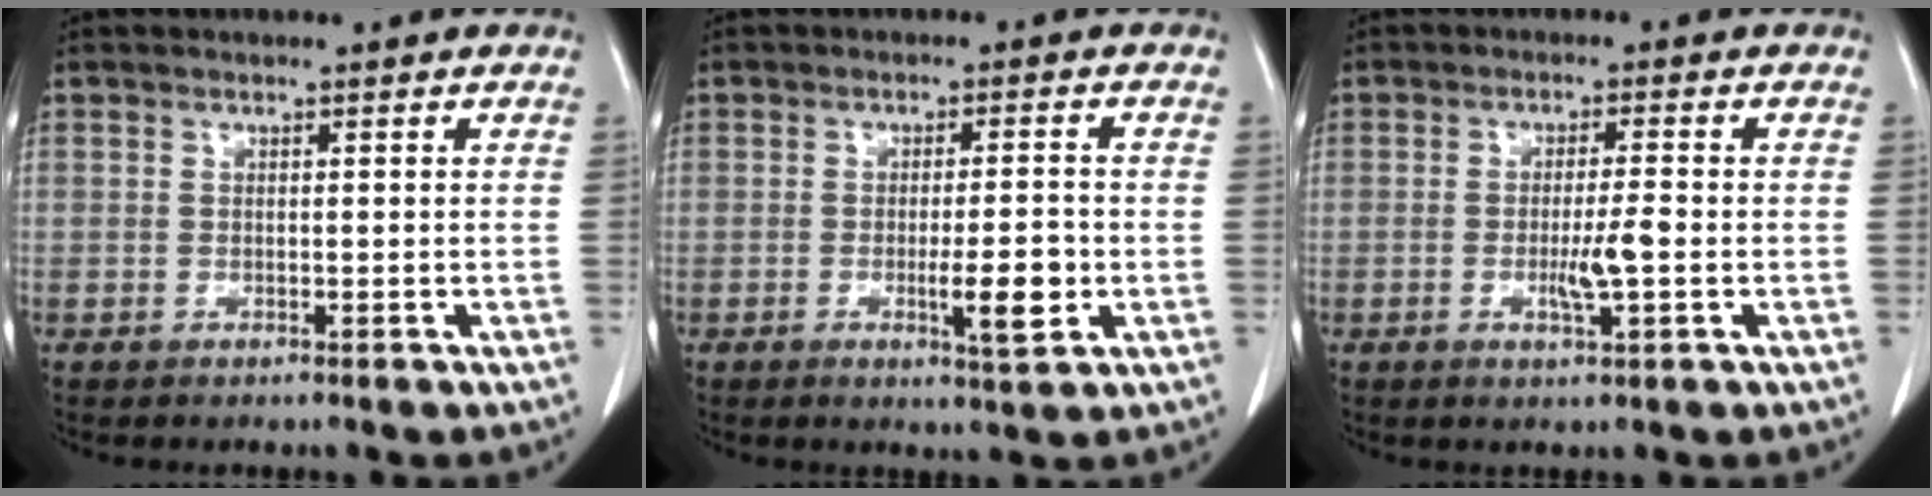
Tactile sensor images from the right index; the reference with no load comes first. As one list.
[{"total": 5.7, "force": [-1.5, 0.8, 5.4], "torque": [-0.084, -0.006, -0.020]}, {"total": 4.3, "force": [-1.0, 0.2, 4.2], "torque": [-0.073, -0.005, -0.017]}]